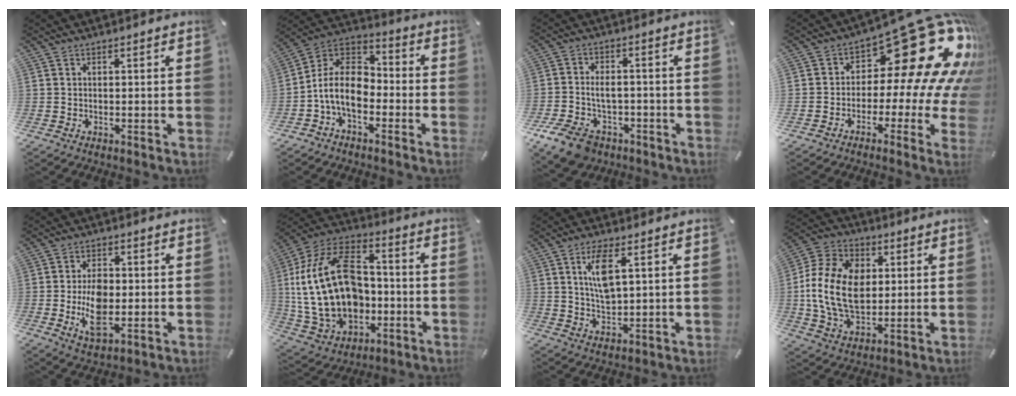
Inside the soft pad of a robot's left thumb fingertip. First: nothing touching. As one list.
[{"total": 11.9, "force": [-5.1, 7.5, 7.7], "torque": [-0.182, 0.018, -0.104]}, {"total": 9.3, "force": [-3.1, 6.8, 5.6], "torque": [-0.118, 0.014, -0.053]}, {"total": 26.8, "force": [10.5, 12.3, 21.3], "torque": [-0.280, -0.087, 0.190]}, {"total": 9.2, "force": [-1.0, 5.5, 7.3], "torque": [-0.137, -0.002, -0.017]}, {"total": 25.7, "force": [-1.0, 18.2, 18.1], "torque": [-0.367, 0.008, -0.005]}, {"total": 8.1, "force": [3.2, 3.1, 6.8], "torque": [-0.133, -0.006, 0.052]}, {"total": 17.8, "force": [0.4, 12.9, 12.2], "torque": [-0.263, 0.011, 0.007]}]